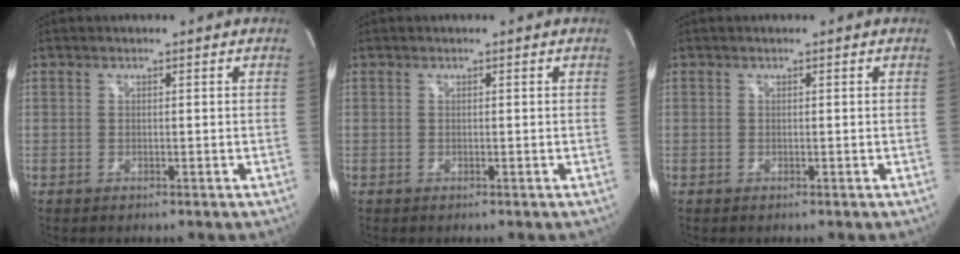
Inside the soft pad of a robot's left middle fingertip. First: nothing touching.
{"total": 0.0}
{"total": 0.0}